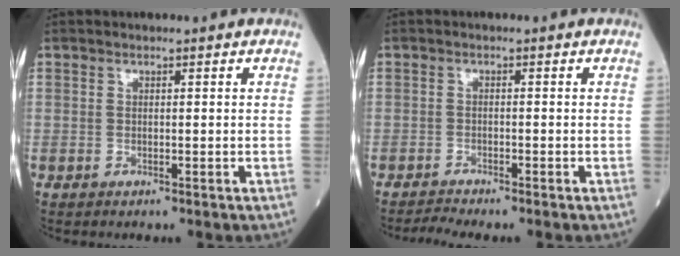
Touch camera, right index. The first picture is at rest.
{"total": 2.2, "force": [-2.0, -0.7, 0.2], "torque": [-0.015, -0.010, -0.041]}